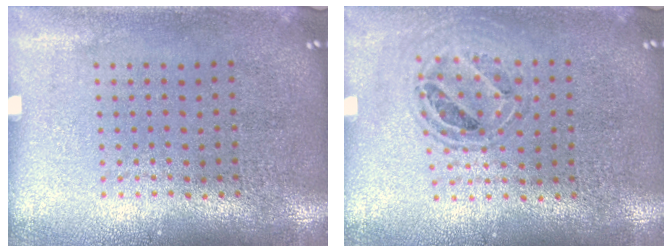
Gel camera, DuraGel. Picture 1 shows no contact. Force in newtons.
{"total": 0.8, "press": 0.8, "slide": 0.1}